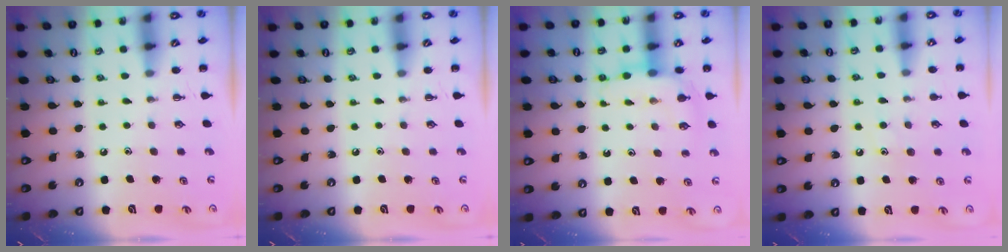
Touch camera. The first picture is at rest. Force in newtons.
{"total": 0.0}
{"total": 7.6, "press": 7.6, "slide": 0.6}
{"total": 8.2, "press": 8.1, "slide": 1.2}